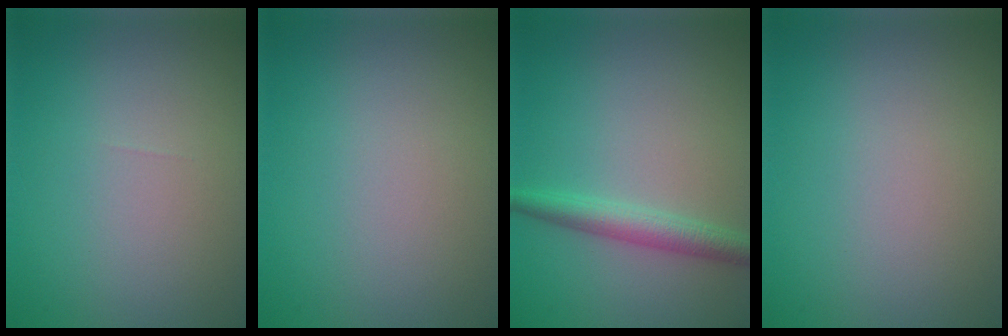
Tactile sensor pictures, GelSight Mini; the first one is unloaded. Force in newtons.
{"total": 0.0}
{"total": 2.7, "press": 2.7, "slide": 0.0}
{"total": 0.0}